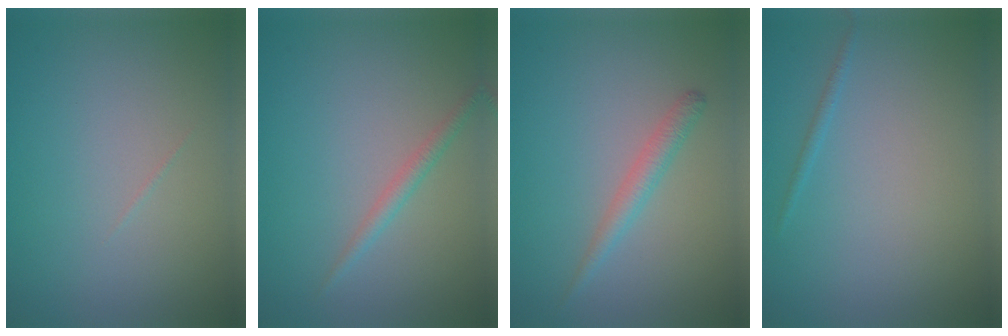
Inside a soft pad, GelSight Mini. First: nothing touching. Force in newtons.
{"total": 1.4, "press": 1.4, "slide": 0.1}
{"total": 1.7, "press": 1.7, "slide": 0.1}
{"total": 0.7, "press": 0.6, "slide": 0.1}